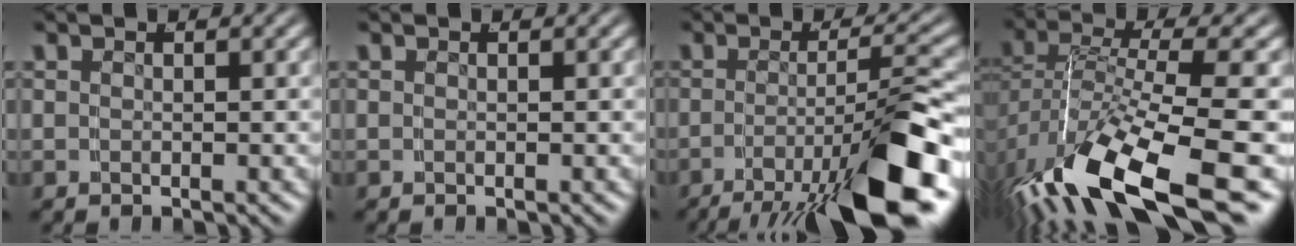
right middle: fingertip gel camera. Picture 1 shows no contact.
{"total": 0.0}
{"total": 11.0, "force": [-5.9, 2.4, 8.9], "torque": [-0.123, -0.010, -0.082]}
{"total": 10.0, "force": [-5.7, 3.5, 7.4], "torque": [-0.155, -0.026, -0.074]}